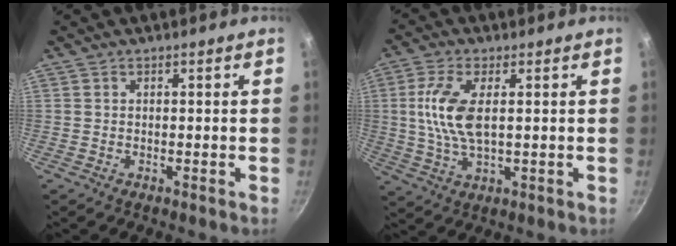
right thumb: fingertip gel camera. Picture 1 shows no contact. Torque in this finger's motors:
{"motor_torque": [0.61, 2.02, 1.19, -0.09, 0.41]}